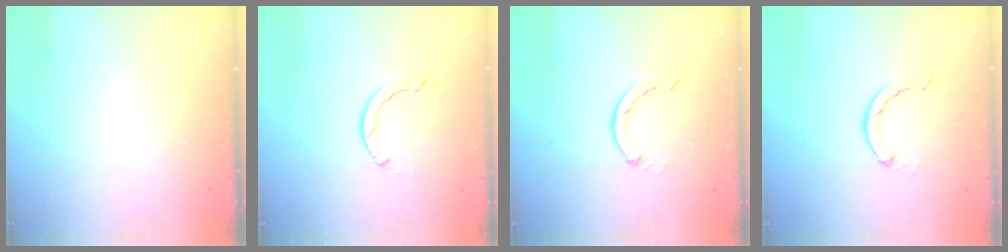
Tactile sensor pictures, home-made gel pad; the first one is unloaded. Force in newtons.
{"total": 2.3, "press": 2.3, "slide": 0.1}
{"total": 2.4, "press": 2.4, "slide": 0.4}
{"total": 2.3, "press": 2.3, "slide": 0.3}